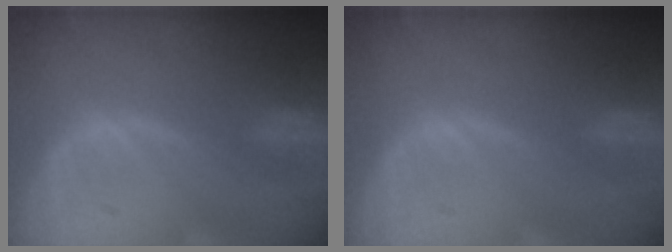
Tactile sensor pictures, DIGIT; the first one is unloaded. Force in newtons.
{"total": 0.0}